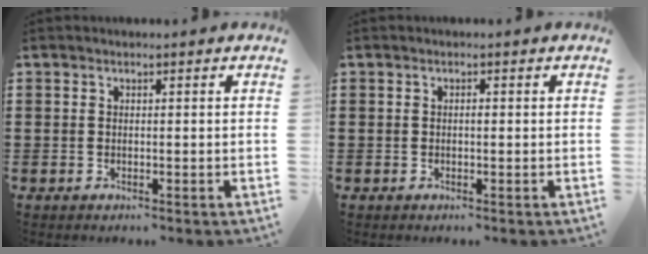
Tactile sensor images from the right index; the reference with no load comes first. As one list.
[{"total": 0.6, "force": [-0.1, 0.2, 0.6], "torque": [-0.013, -0.003, -0.001]}]